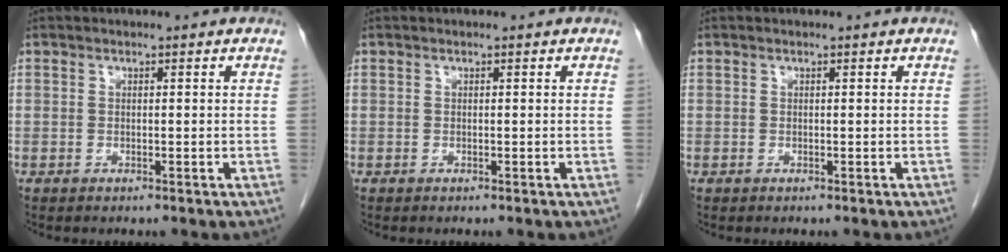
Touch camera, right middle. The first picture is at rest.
{"total": 0.0}
{"total": 0.0}